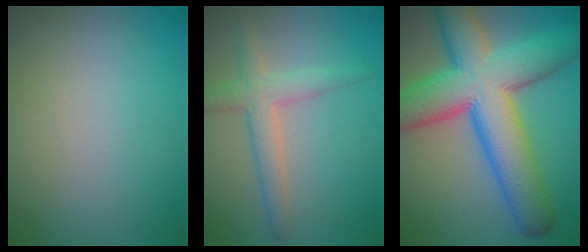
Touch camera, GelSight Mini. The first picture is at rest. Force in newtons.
{"total": 3.4, "press": 3.3, "slide": 0.3}
{"total": 12.2, "press": 12.2, "slide": 0.3}